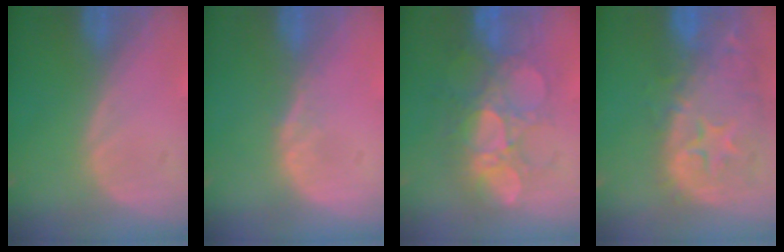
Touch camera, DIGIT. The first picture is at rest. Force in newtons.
{"total": 1.5, "press": 1.2, "slide": 0.9}
{"total": 9.5, "press": 9.0, "slide": 3.1}
{"total": 14.1, "press": 11.4, "slide": 8.4}